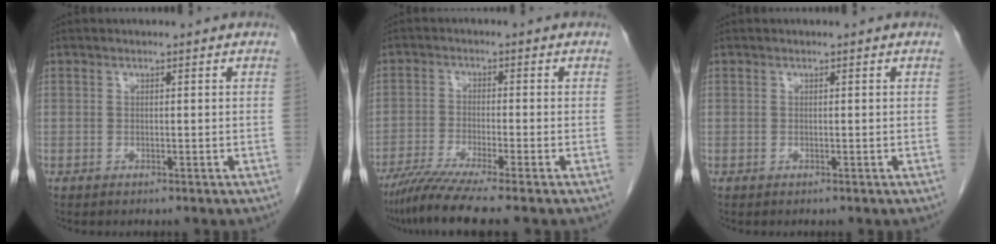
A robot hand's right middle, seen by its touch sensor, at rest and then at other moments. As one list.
[{"total": 8.1, "force": [-6.4, -1.1, 4.8], "torque": [-0.076, -0.027, -0.110]}, {"total": 0.0}]